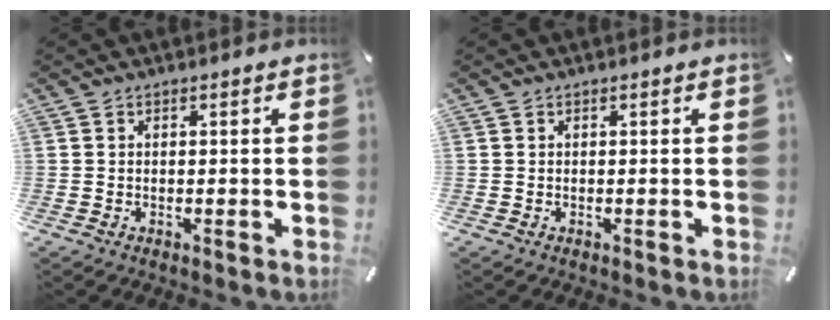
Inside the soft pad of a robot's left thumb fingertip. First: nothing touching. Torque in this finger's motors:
{"motor_torque": [0.00, 0.00, 0.00, 0.00, 0.00]}